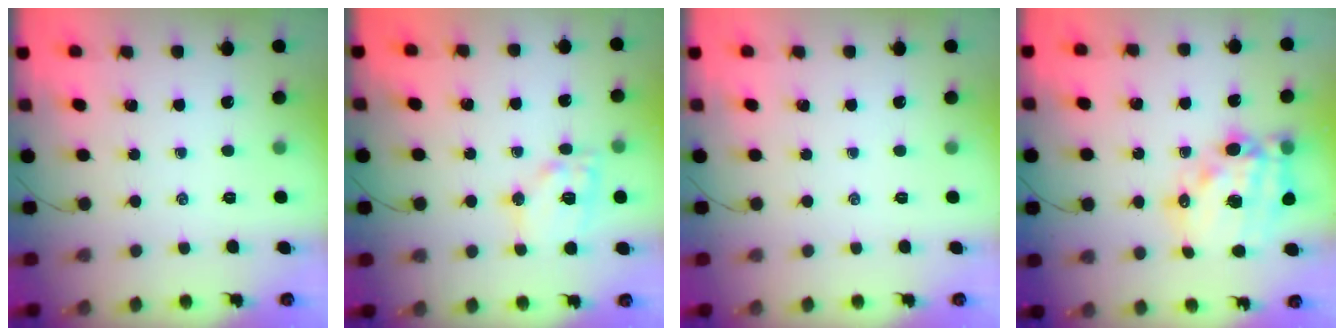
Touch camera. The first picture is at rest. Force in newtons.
{"total": 12.8, "press": 12.7, "slide": 2.0}
{"total": 0.0}
{"total": 17.9, "press": 17.4, "slide": 4.3}